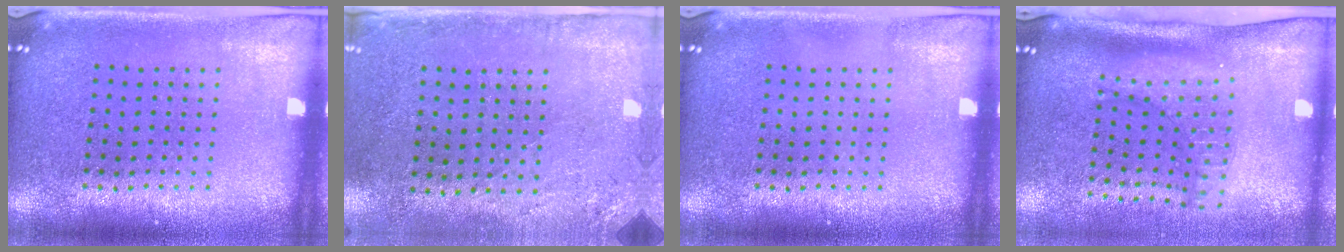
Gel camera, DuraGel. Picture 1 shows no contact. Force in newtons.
{"total": 2.8, "press": 2.3, "slide": 1.6}
{"total": 0.0}
{"total": 2.2, "press": 1.6, "slide": 1.5}